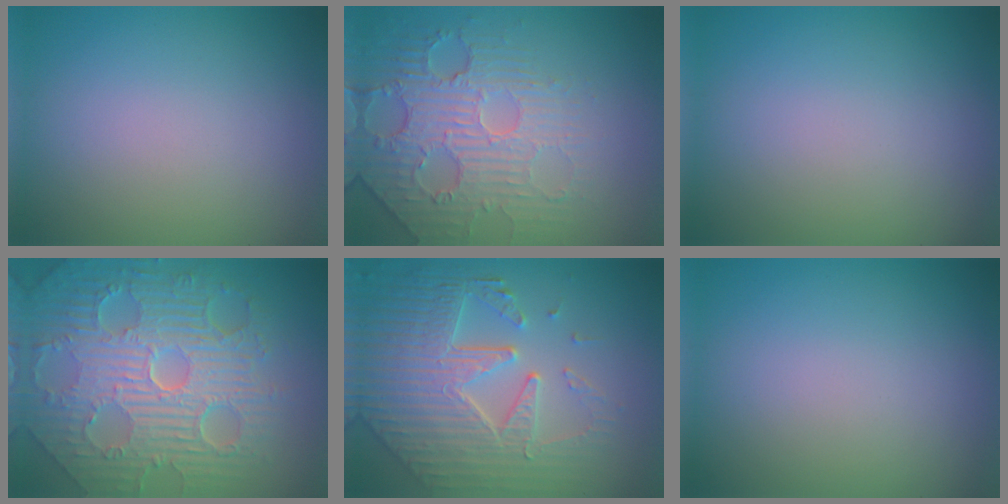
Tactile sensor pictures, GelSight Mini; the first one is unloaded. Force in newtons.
{"total": 4.3, "press": 4.0, "slide": 1.6}
{"total": 0.0}
{"total": 11.2, "press": 7.4, "slide": 8.5}
{"total": 8.1, "press": 6.0, "slide": 5.4}
{"total": 0.0}